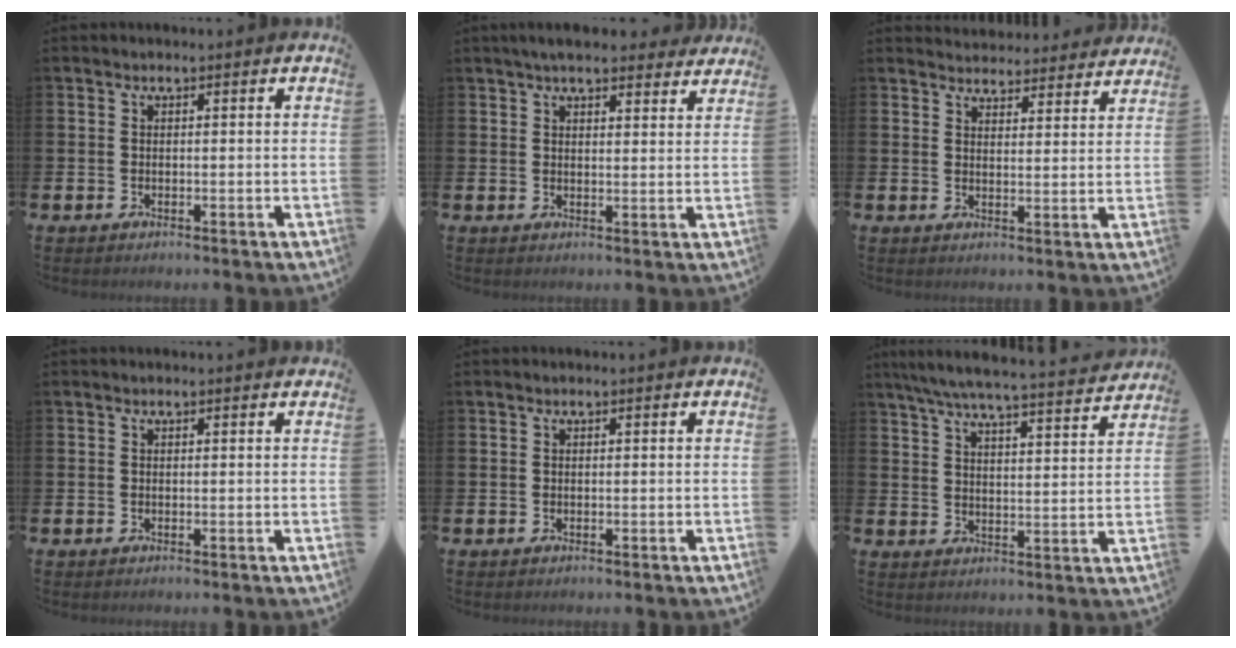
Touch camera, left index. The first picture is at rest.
{"total": 4.9, "force": [4.4, 1.1, 1.6], "torque": [-0.033, -0.015, 0.080]}
{"total": 4.3, "force": [4.2, 0.8, -0.1], "torque": [-0.002, -0.030, 0.074]}
{"total": 0.0}
{"total": 0.0}
{"total": 6.9, "force": [6.4, 0.4, 2.4], "torque": [-0.062, -0.047, 0.110]}